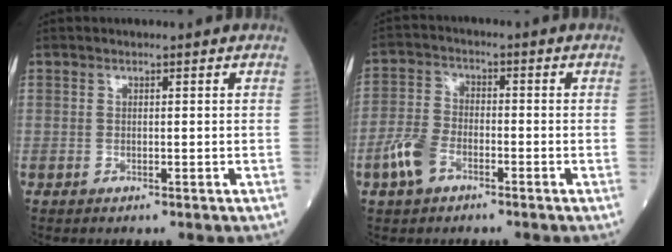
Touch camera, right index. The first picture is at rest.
{"total": 6.1, "force": [-3.3, 3.3, 3.9], "torque": [-0.100, 0.005, -0.069]}